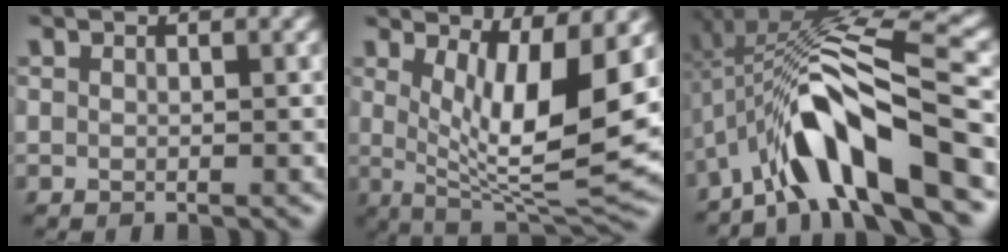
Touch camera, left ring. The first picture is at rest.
{"total": 9.8, "force": [1.9, 2.9, 9.2], "torque": [-0.147, -0.020, 0.038]}
{"total": 10.9, "force": [-5.0, 2.6, 9.4], "torque": [-0.155, 0.019, -0.088]}